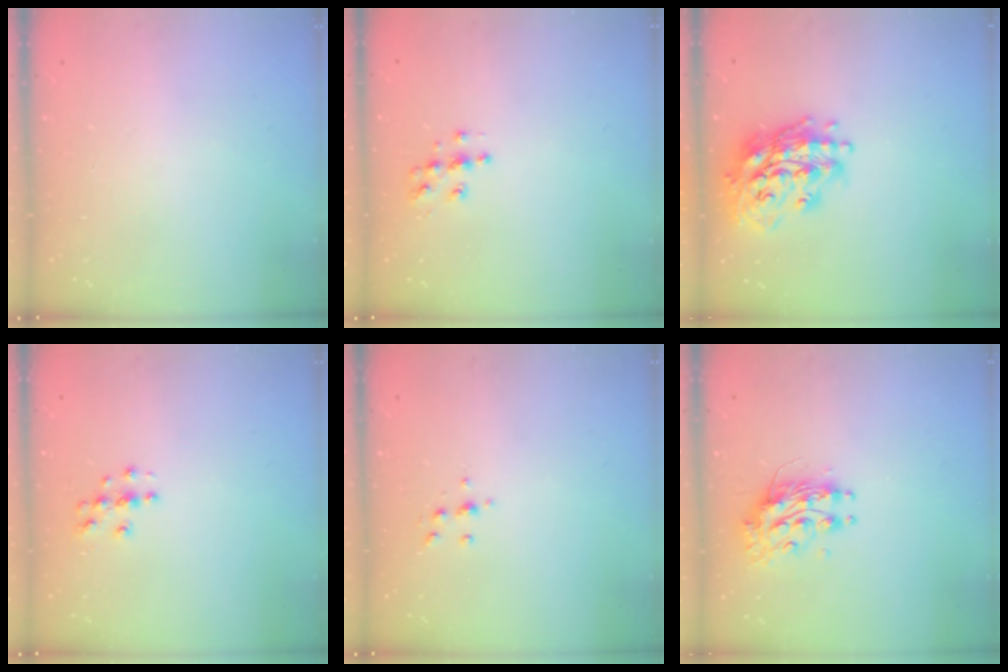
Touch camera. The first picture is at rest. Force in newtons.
{"total": 6.5, "press": 6.5, "slide": 0.2}
{"total": 17.9, "press": 17.7, "slide": 2.2}
{"total": 3.8, "press": 3.8, "slide": 0.2}
{"total": 3.9, "press": 3.8, "slide": 0.8}
{"total": 10.4, "press": 10.4, "slide": 0.6}